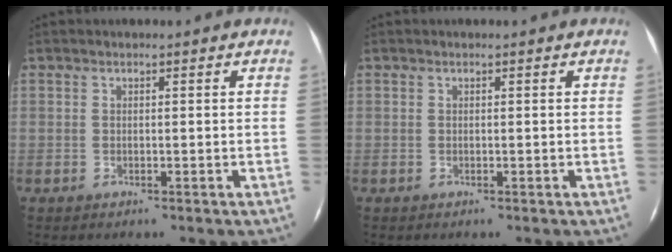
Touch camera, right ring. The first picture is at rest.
{"total": 0.0}